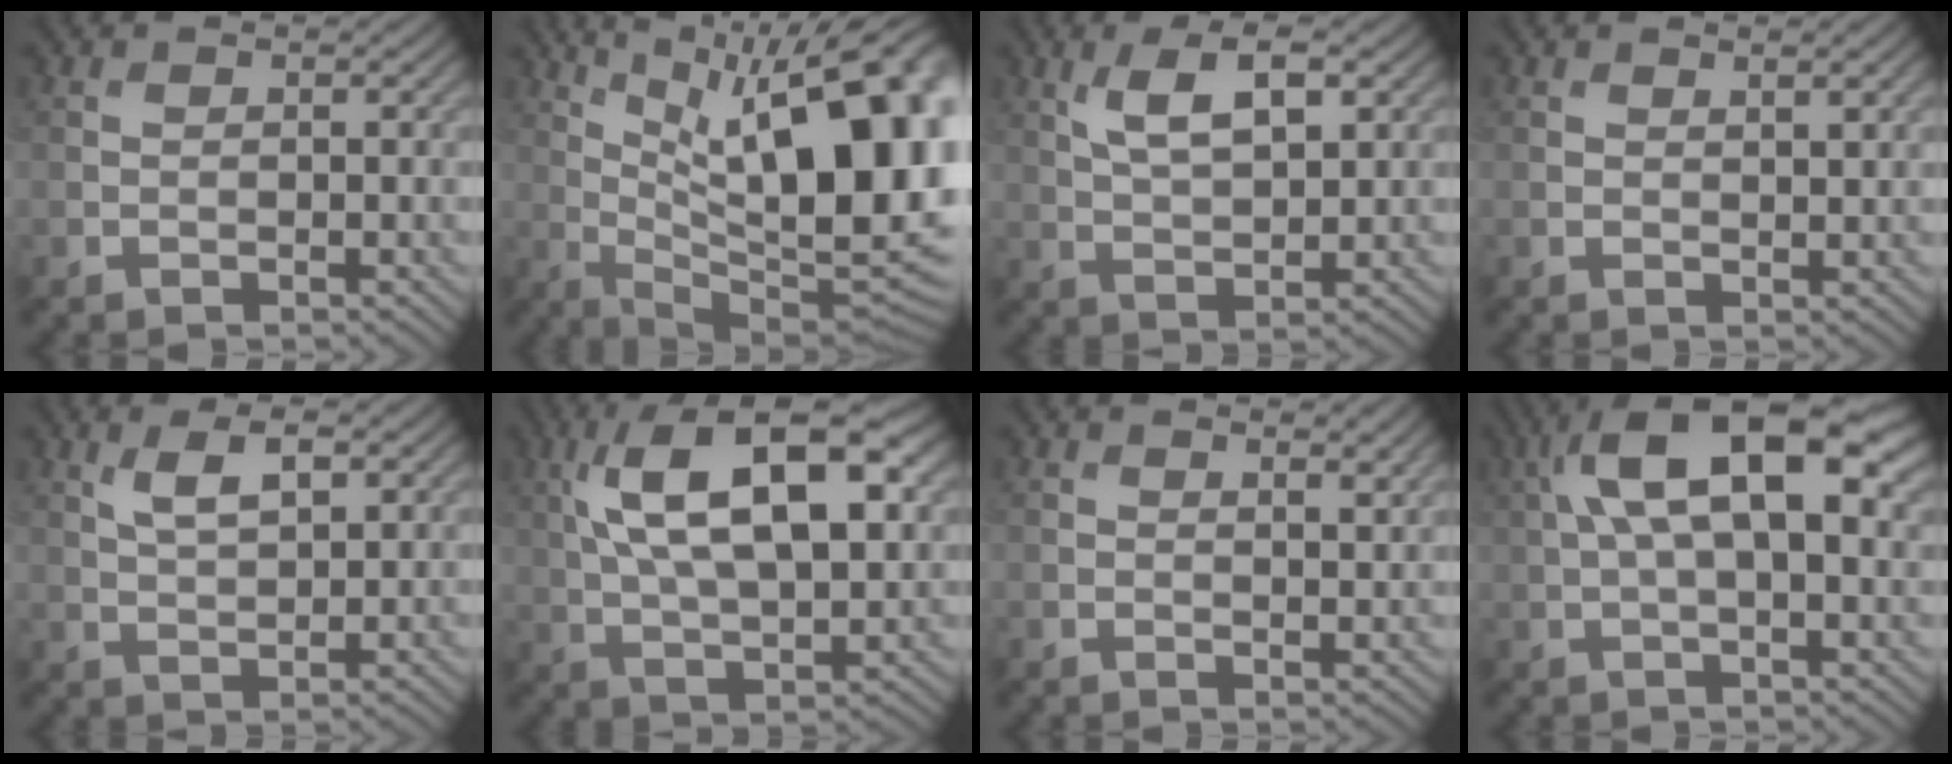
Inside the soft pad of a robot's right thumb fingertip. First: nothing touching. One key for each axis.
{"total": 20.4, "fx": 5.3, "fy": 7.7, "fz": 18.1, "tx": -0.240, "ty": 0.028, "tz": 0.083}
{"total": 6.2, "fx": 2.8, "fy": 2.3, "fz": 5.0, "tx": -0.098, "ty": 0.001, "tz": 0.054}
{"total": 1.5, "fx": 0.9, "fy": 0.2, "fz": 1.2, "tx": -0.021, "ty": 0.001, "tz": 0.018}
{"total": 4.1, "fx": 2.0, "fy": 1.5, "fz": 3.2, "tx": -0.071, "ty": 0.002, "tz": 0.042}
{"total": 15.5, "fx": 5.1, "fy": 6.2, "fz": 13.2, "tx": -0.239, "ty": 0.019, "tz": 0.081}
{"total": 2.1, "fx": 1.4, "fy": 0.4, "fz": 1.5, "tx": -0.023, "ty": -0.005, "tz": 0.027}
{"total": 13.7, "fx": 3.6, "fy": 5.7, "fz": 11.9, "tx": -0.203, "ty": 0.019, "tz": 0.055}